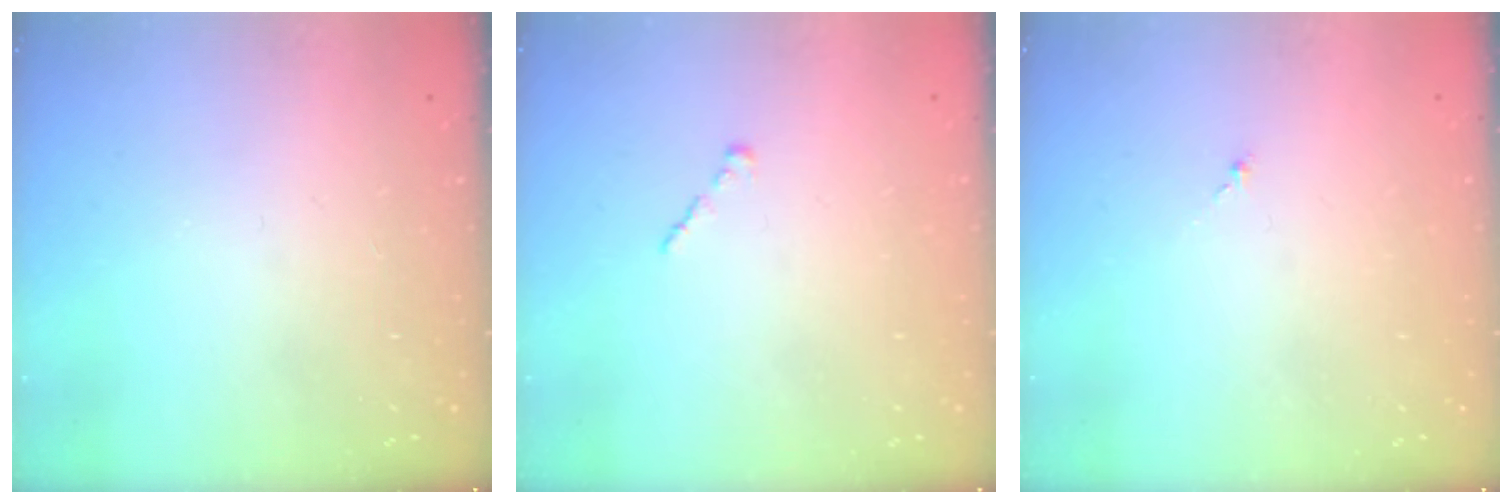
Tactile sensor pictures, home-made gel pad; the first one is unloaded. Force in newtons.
{"total": 0.0}
{"total": 1.0, "press": 0.8, "slide": 0.5}